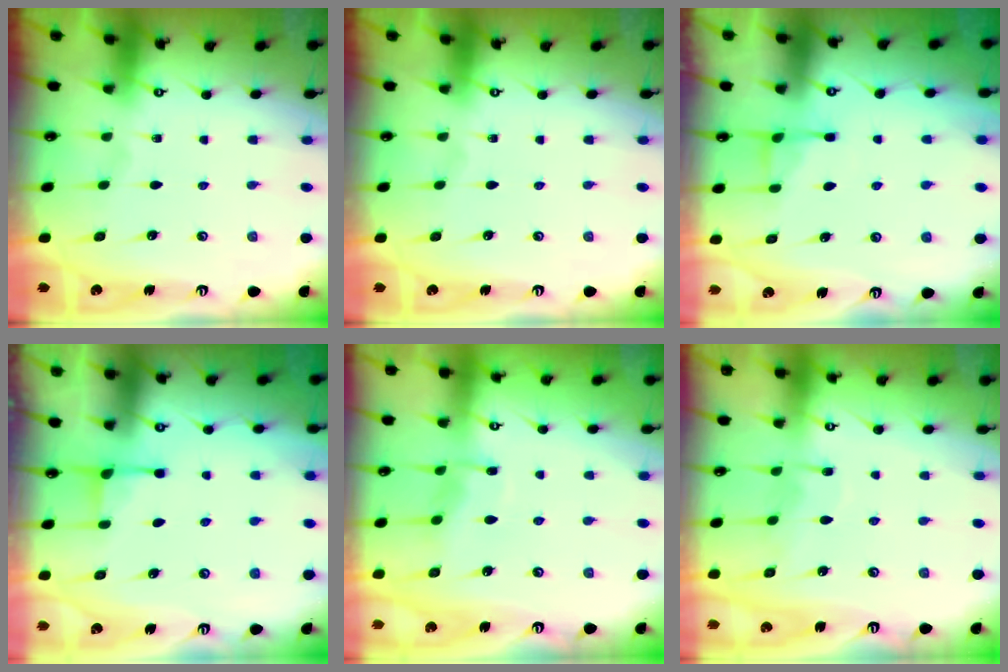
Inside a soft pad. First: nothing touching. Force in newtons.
{"total": 0.0}
{"total": 5.3, "press": 5.2, "slide": 0.5}
{"total": 2.5, "press": 2.5, "slide": 0.5}
{"total": 5.7, "press": 5.6, "slide": 0.6}
{"total": 8.1, "press": 8.1, "slide": 0.6}